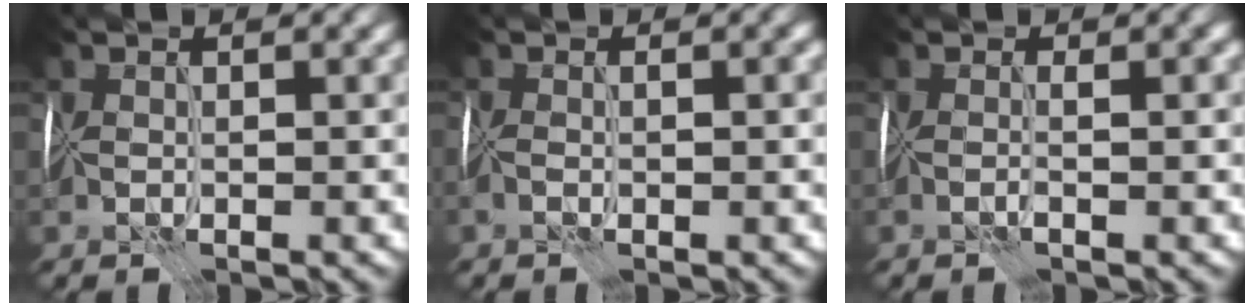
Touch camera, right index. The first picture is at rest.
{"total": 0.9, "force": [-0.3, 0.4, 0.7], "torque": [-0.009, 0.006, -0.004]}
{"total": 0.6, "force": [0.0, -0.2, 0.5], "torque": [-0.011, 0.003, -0.003]}